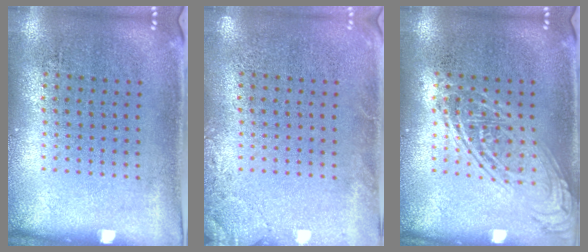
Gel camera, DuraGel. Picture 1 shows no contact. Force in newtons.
{"total": 1.7, "press": 1.7, "slide": 0.3}
{"total": 2.5, "press": 2.5, "slide": 0.2}